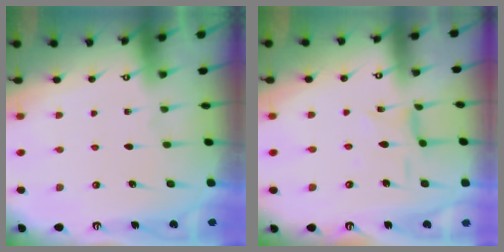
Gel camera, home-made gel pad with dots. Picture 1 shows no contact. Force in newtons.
{"total": 2.2, "press": 2.2, "slide": 0.3}